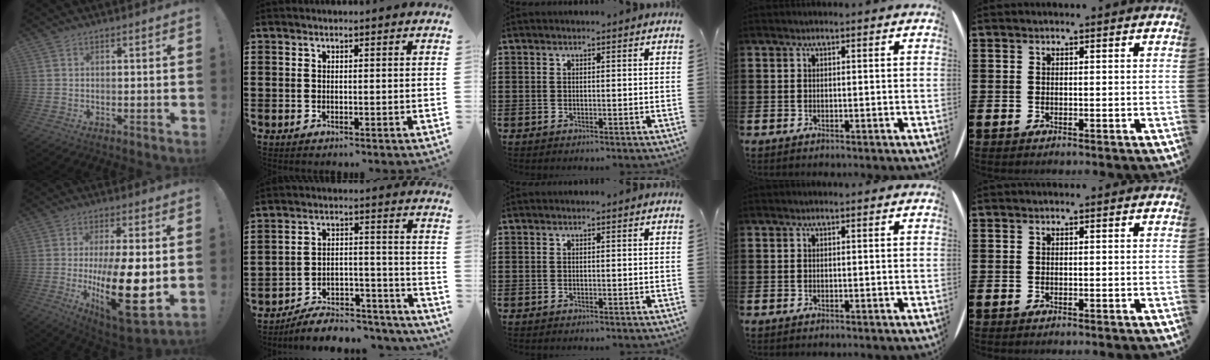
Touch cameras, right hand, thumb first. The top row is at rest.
{"thumb": {"total": 21.1, "force": [-2.4, 7.2, 19.6], "torque": [-0.331, -0.013, -0.027]}, "index": {"total": 5.9, "force": [-5.6, 1.2, 1.5], "torque": [-0.021, 0.008, -0.107]}}